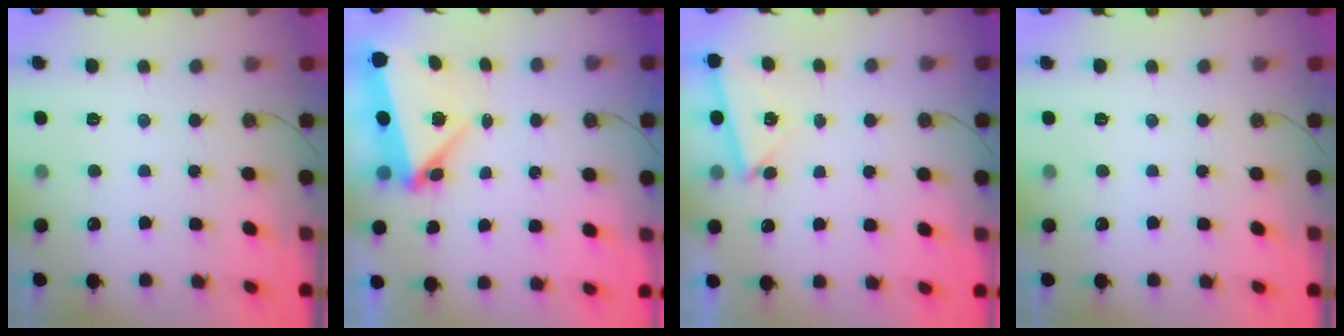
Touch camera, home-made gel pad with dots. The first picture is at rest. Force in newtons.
{"total": 6.0, "press": 5.8, "slide": 1.5}
{"total": 2.7, "press": 2.0, "slide": 1.7}
{"total": 0.0}